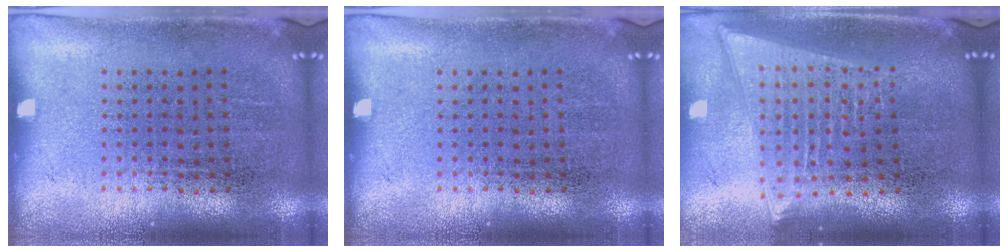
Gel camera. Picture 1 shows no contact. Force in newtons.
{"total": 0.0}
{"total": 2.0, "press": 1.7, "slide": 1.0}